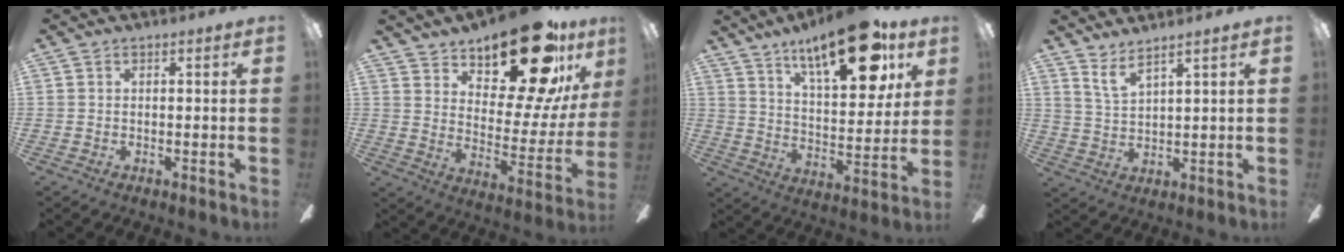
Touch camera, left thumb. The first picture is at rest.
{"total": 23.4, "force": [16.6, 8.9, 13.9], "torque": [-0.187, -0.114, 0.272]}
{"total": 21.3, "force": [14.0, 7.8, 14.1], "torque": [-0.208, -0.073, 0.226]}
{"total": 5.2, "force": [4.3, 0.4, 2.8], "torque": [-0.065, -0.020, 0.076]}